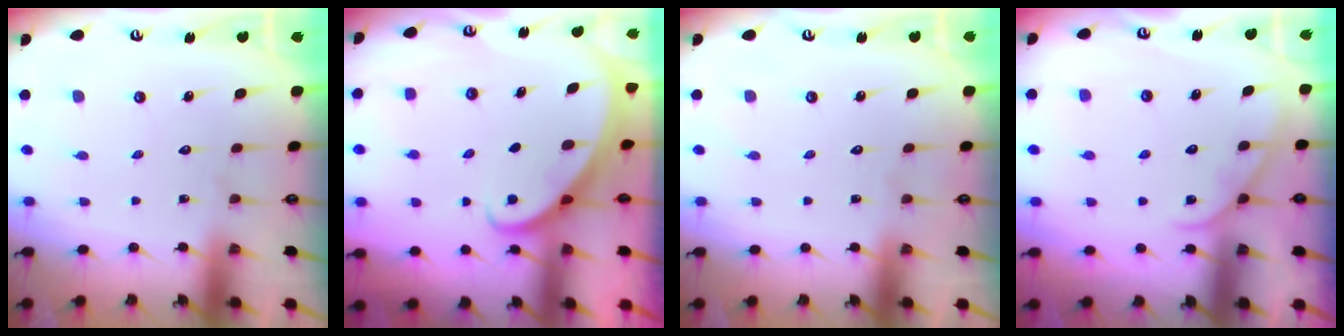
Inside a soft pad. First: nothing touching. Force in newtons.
{"total": 2.3, "press": 2.3, "slide": 0.3}
{"total": 0.0}
{"total": 4.4, "press": 4.4, "slide": 0.4}